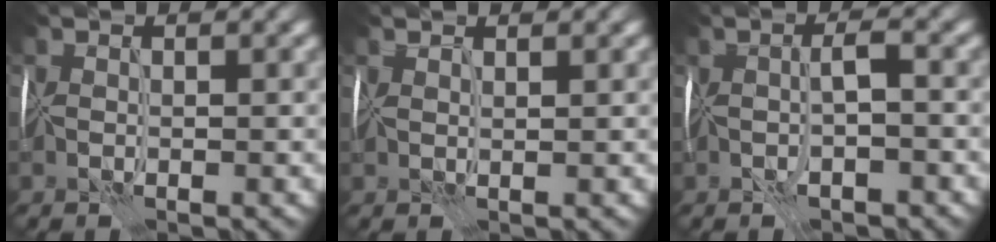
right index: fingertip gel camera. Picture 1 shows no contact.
{"total": 0.9, "force": [0.9, -0.4, 0.0], "torque": [0.001, 0.002, 0.016]}
{"total": 2.2, "force": [-0.3, 0.7, 2.1], "torque": [-0.034, 0.006, -0.004]}